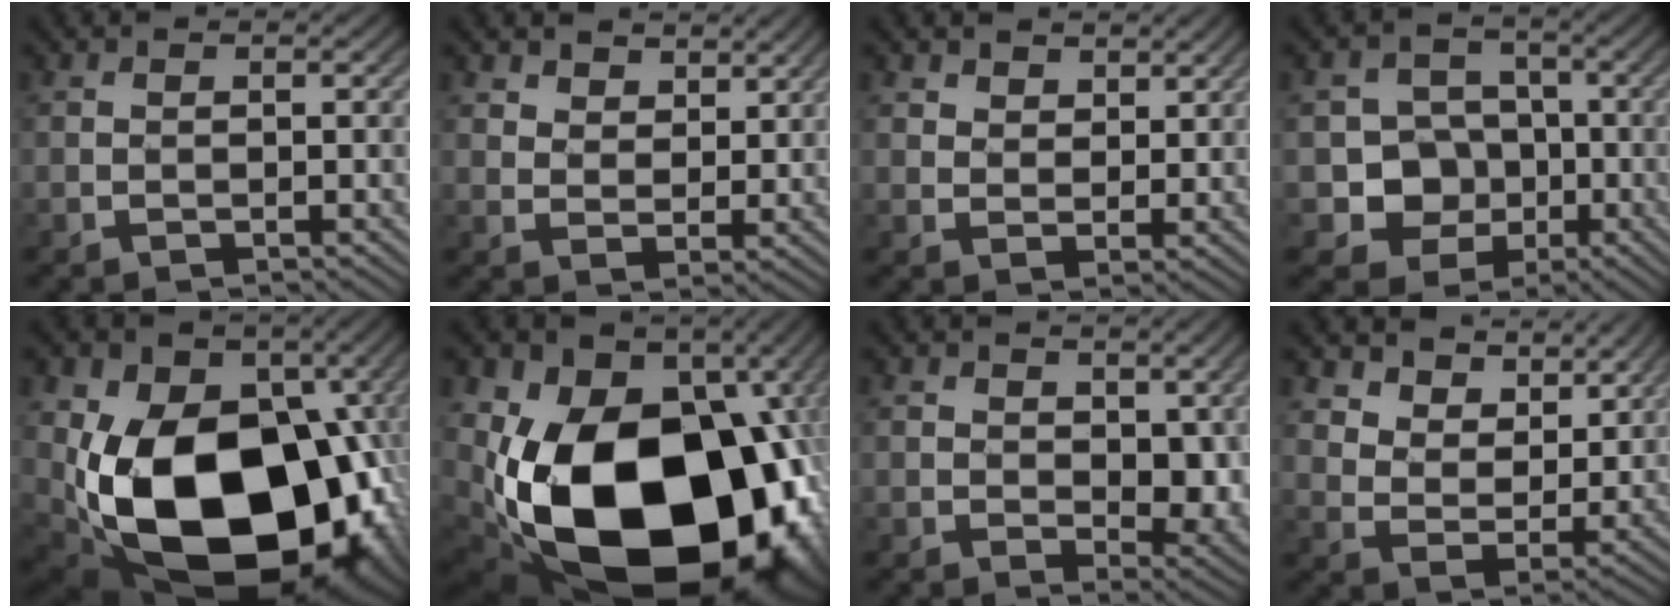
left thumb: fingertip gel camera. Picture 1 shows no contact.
{"total": 5.4, "force": [3.7, 3.3, 2.0], "torque": [-0.057, -0.013, 0.068]}
{"total": 4.3, "force": [2.9, 2.6, 1.6], "torque": [-0.048, -0.012, 0.051]}
{"total": 6.9, "force": [-1.9, 6.3, 2.1], "torque": [-0.037, -0.004, -0.058]}
{"total": 20.5, "force": [-3.2, 14.3, 14.3], "torque": [-0.284, -0.060, -0.027]}
{"total": 22.3, "force": [-5.1, 15.2, 15.5], "torque": [-0.337, -0.064, -0.046]}
{"total": 6.6, "force": [1.6, 4.3, 4.8], "torque": [-0.103, -0.007, 0.028]}
{"total": 8.0, "force": [5.2, 5.0, 3.6], "torque": [-0.080, 0.001, 0.076]}